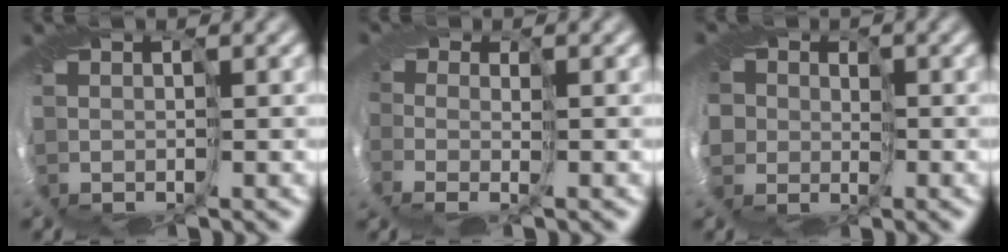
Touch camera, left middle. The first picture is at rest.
{"total": 1.7, "force": [-1.3, -0.9, -0.7], "torque": [0.034, -0.020, -0.032]}
{"total": 3.7, "force": [0.0, 3.6, 0.5], "torque": [-0.005, -0.004, -0.028]}